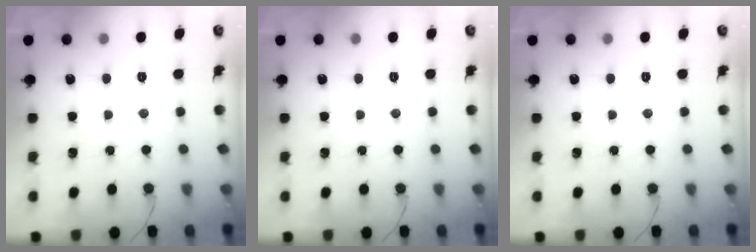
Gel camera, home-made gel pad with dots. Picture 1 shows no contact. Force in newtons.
{"total": 0.0}
{"total": 0.0}